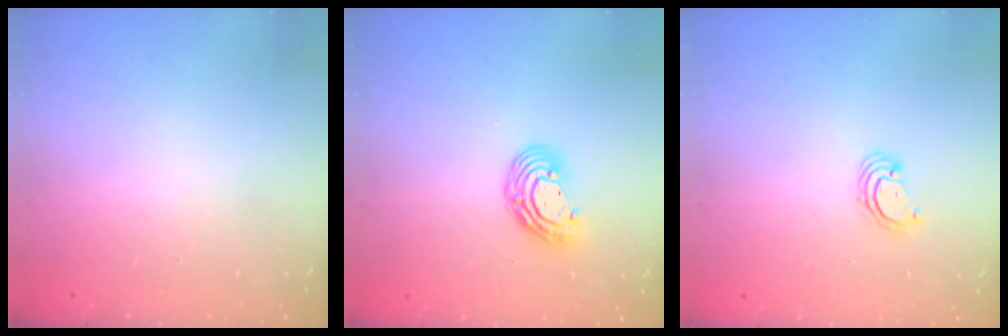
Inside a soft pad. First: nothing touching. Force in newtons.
{"total": 9.2, "press": 9.2, "slide": 0.6}
{"total": 2.5, "press": 2.5, "slide": 0.2}